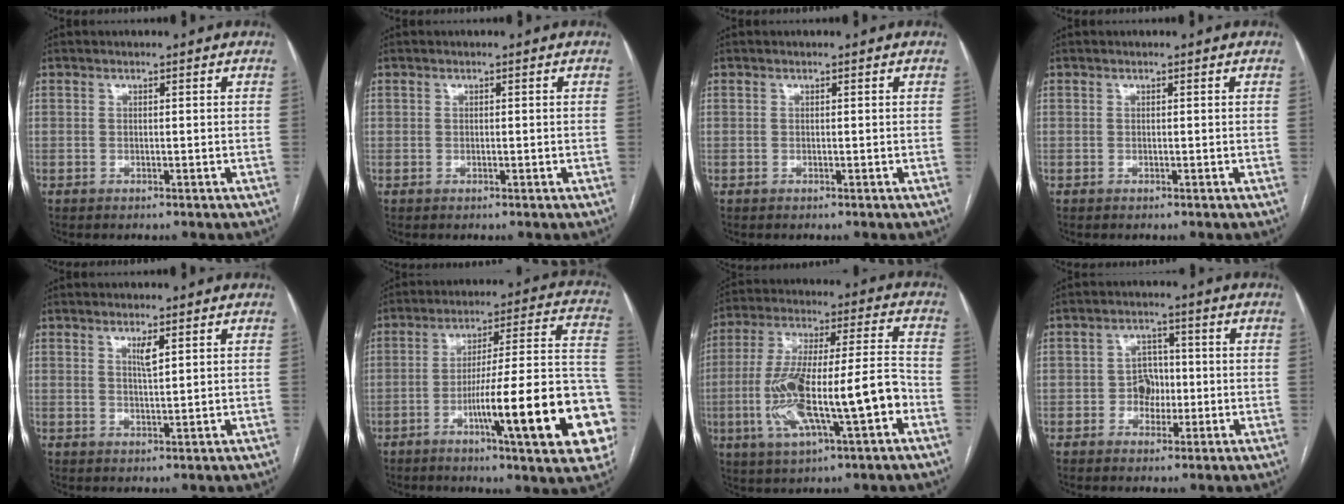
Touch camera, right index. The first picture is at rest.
{"total": 0.0}
{"total": 0.0}
{"total": 0.0}
{"total": 2.1, "force": [1.1, 0.1, 1.8], "torque": [-0.035, -0.005, 0.021]}
{"total": 22.6, "force": [-7.8, 1.5, 21.1], "torque": [-0.225, 0.012, -0.109]}
{"total": 17.8, "force": [-5.3, 2.6, 16.8], "torque": [-0.324, 0.010, -0.082]}
{"total": 3.6, "force": [-0.6, 3.0, 1.9], "torque": [-0.025, 0.011, -0.010]}